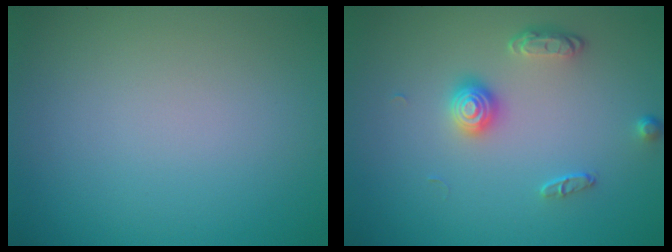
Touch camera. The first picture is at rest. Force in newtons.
{"total": 2.3, "press": 1.8, "slide": 1.4}